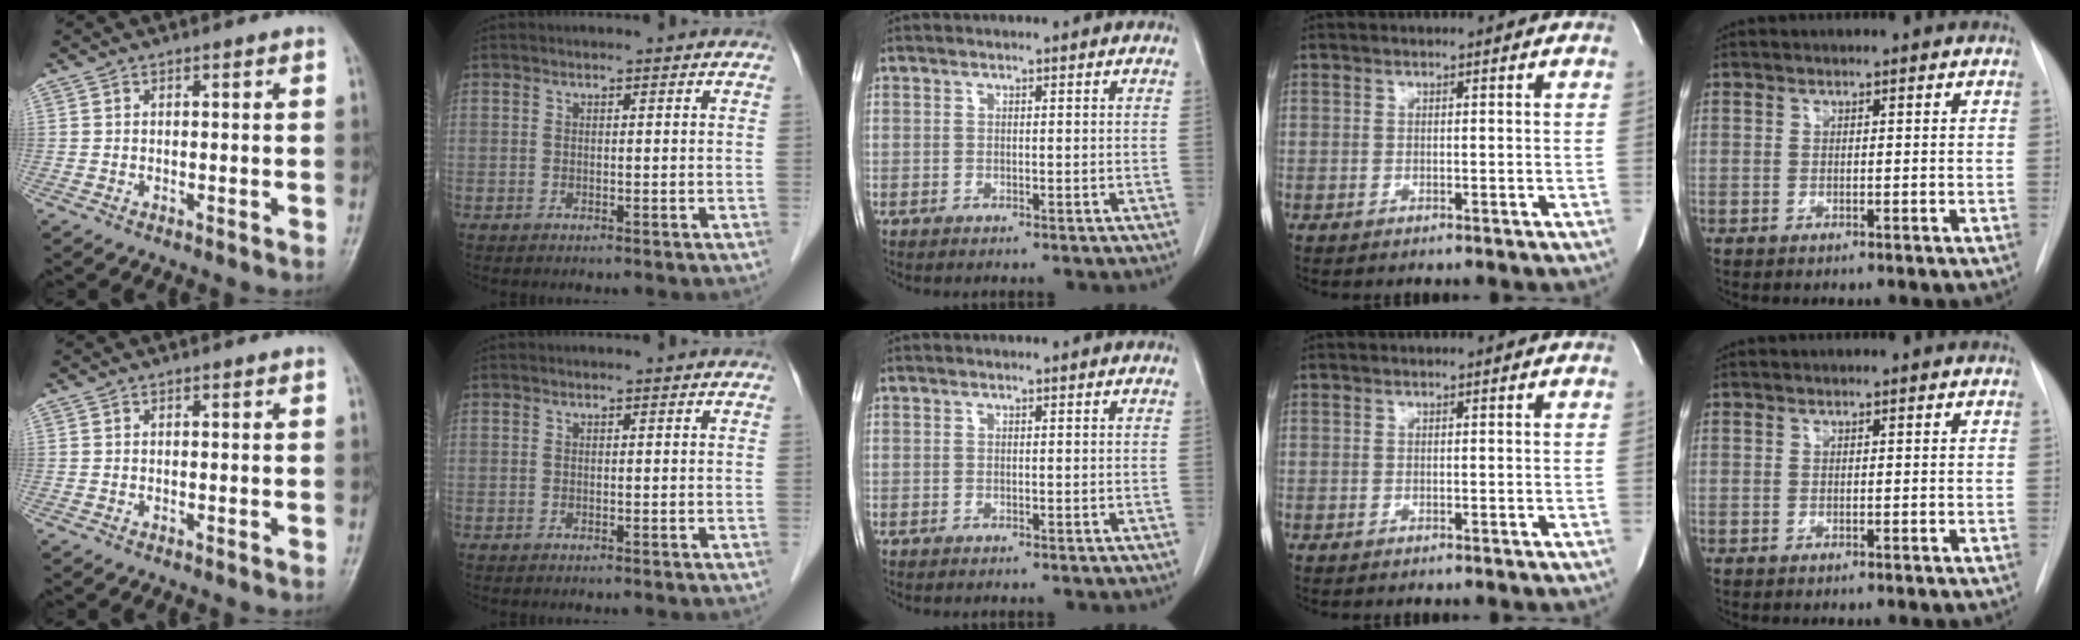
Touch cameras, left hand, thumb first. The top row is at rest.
{}